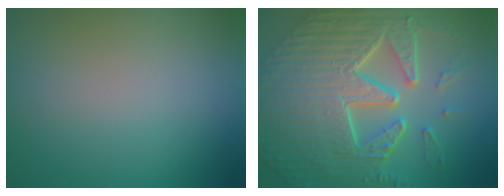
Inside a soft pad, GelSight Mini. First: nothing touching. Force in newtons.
{"total": 10.9, "press": 7.3, "slide": 8.0}